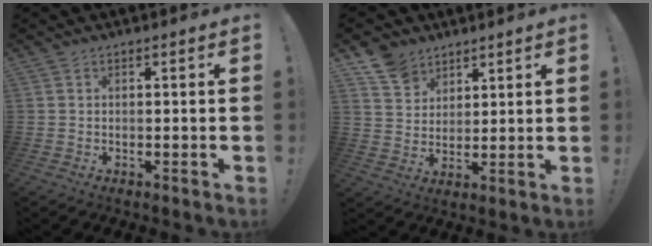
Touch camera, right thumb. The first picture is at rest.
{"total": 8.8, "force": [6.4, 5.8, 1.8], "torque": [-0.028, -0.041, 0.126]}